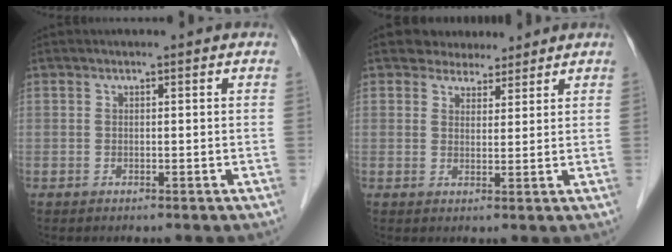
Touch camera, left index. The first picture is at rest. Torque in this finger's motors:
{"motor_torque": [0.43, -0.50, 0.06, 0.01]}